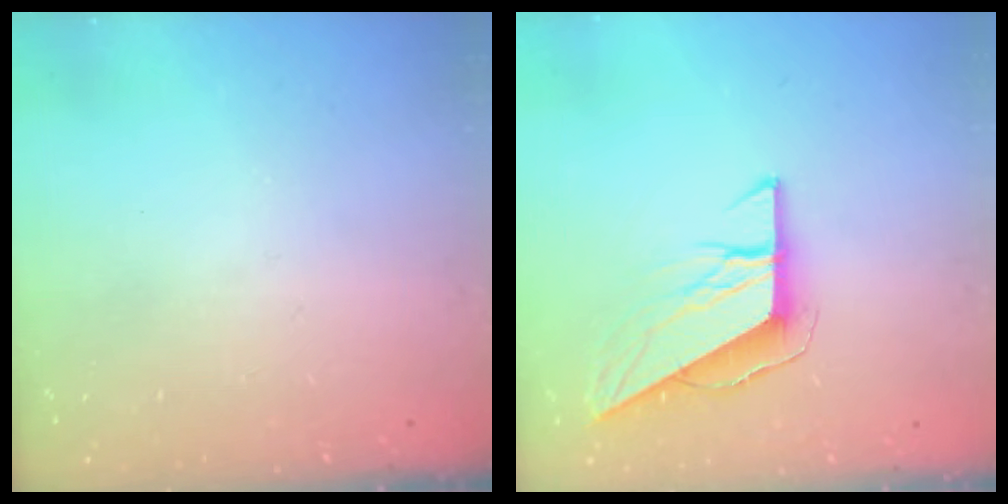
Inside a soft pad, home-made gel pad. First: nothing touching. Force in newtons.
{"total": 8.2, "press": 8.2, "slide": 0.3}